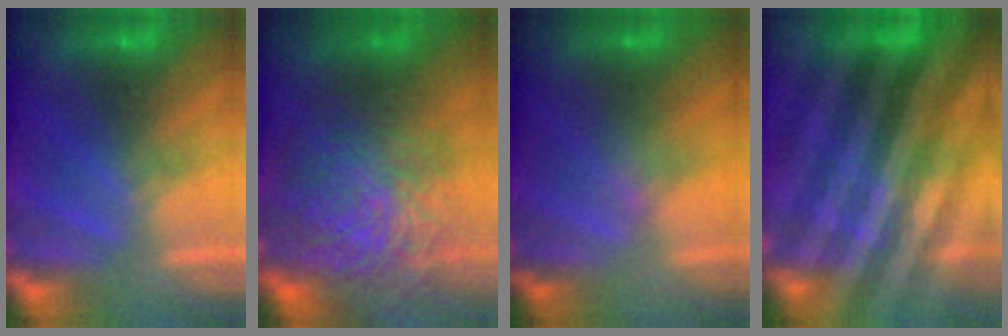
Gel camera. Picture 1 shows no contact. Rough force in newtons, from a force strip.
{"total": 7.5}
{"total": 2.4}
{"total": 5.6}